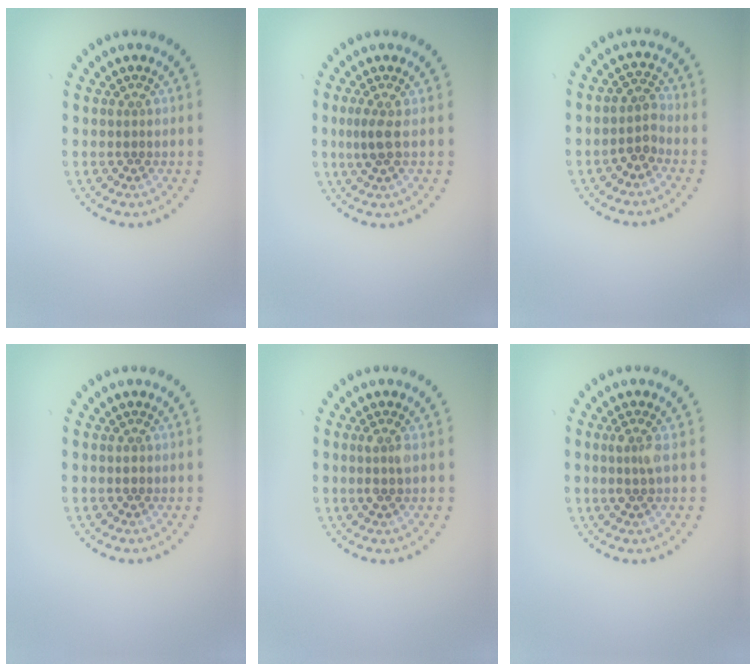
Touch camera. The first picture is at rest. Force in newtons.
{"total": 1.7, "press": 1.3, "slide": 1.1}
{"total": 2.0, "press": 1.7, "slide": 1.0}
{"total": 0.7, "press": 0.7, "slide": 0.2}
{"total": 1.6, "press": 1.5, "slide": 0.7}
{"total": 1.6, "press": 1.4, "slide": 0.8}